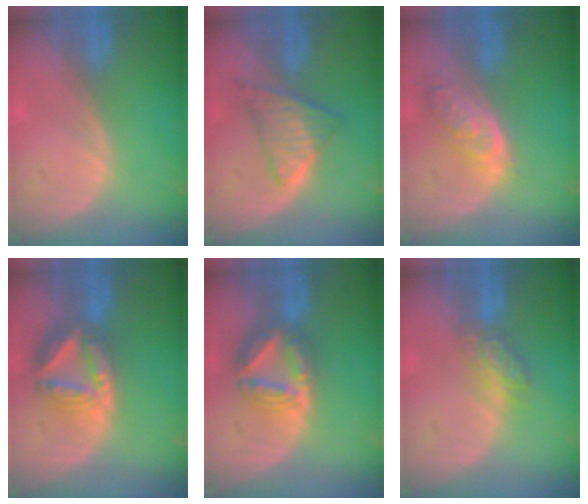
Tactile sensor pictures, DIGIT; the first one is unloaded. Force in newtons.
{"total": 6.5, "press": 5.8, "slide": 2.9}
{"total": 6.4, "press": 5.8, "slide": 2.8}
{"total": 8.3, "press": 7.1, "slide": 4.2}
{"total": 8.1, "press": 7.0, "slide": 4.0}
{"total": 4.2, "press": 4.2, "slide": 0.6}